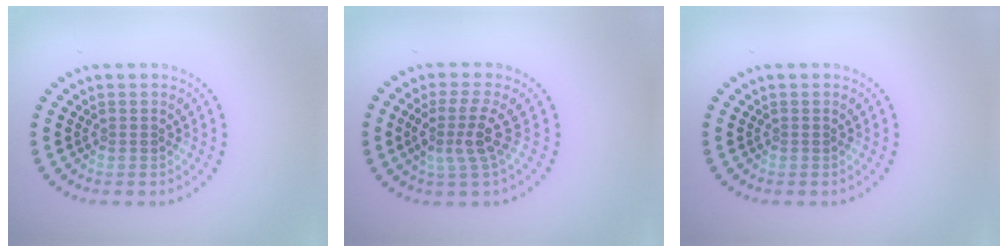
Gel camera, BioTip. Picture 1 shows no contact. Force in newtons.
{"total": 3.1, "press": 2.2, "slide": 2.2}
{"total": 0.0}